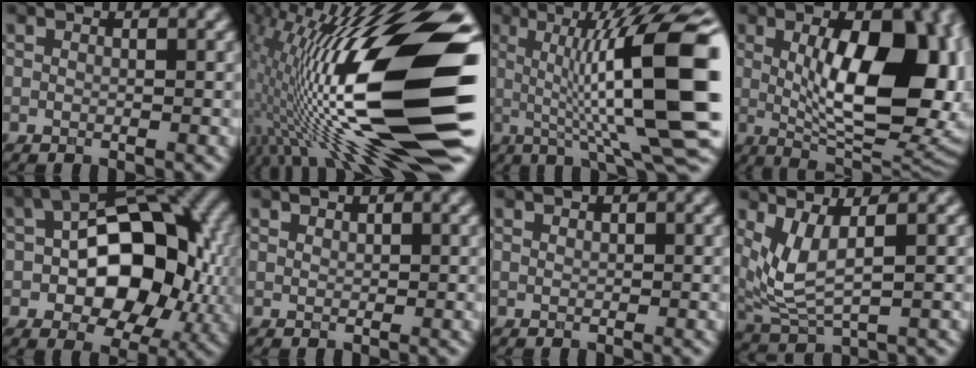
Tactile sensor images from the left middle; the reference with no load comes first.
{"total": 19.4, "force": [-0.1, 5.1, 18.7], "torque": [-0.320, 0.018, -0.009]}
{"total": 14.6, "force": [0.6, 3.0, 14.2], "torque": [-0.196, 0.017, 0.008]}
{"total": 14.4, "force": [1.3, 6.3, 12.9], "torque": [-0.160, 0.000, 0.027]}
{"total": 11.8, "force": [-0.6, 7.4, 9.2], "torque": [-0.115, 0.023, -0.011]}
{"total": 1.0, "force": [0.9, 0.1, -0.2], "torque": [0.004, -0.001, 0.018]}
{"total": 0.6, "force": [0.5, 0.0, -0.3], "torque": [0.007, 0.000, 0.014]}
{"total": 3.9, "force": [1.2, 1.3, 3.5], "torque": [-0.090, -0.007, 0.037]}